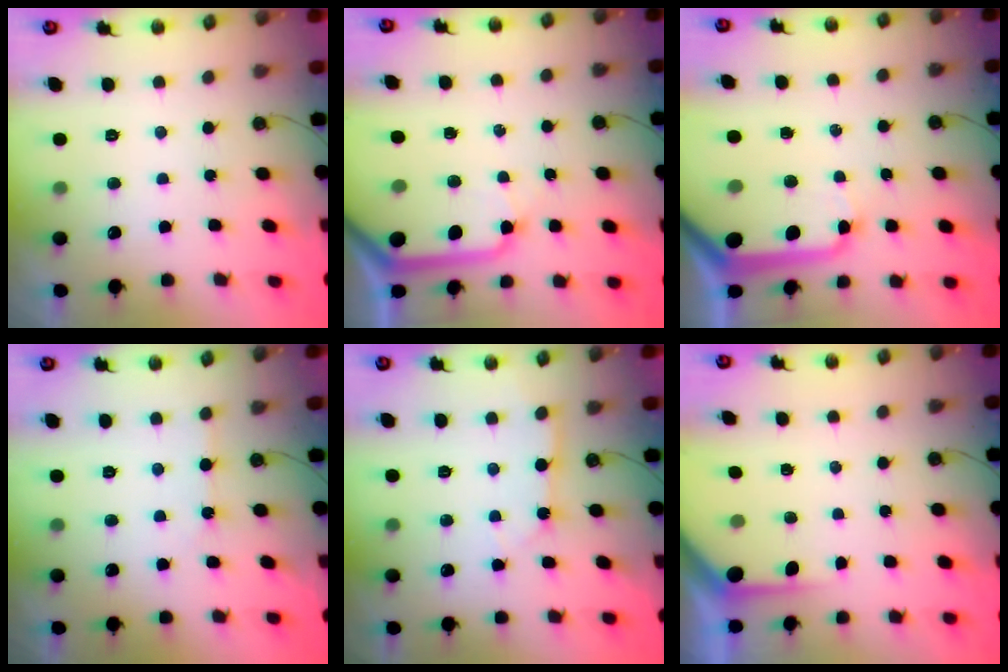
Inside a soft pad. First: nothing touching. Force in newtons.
{"total": 12.1, "press": 12.0, "slide": 1.4}
{"total": 14.9, "press": 14.8, "slide": 2.1}
{"total": 2.6, "press": 2.5, "slide": 0.5}
{"total": 3.1, "press": 3.1, "slide": 0.2}
{"total": 3.9, "press": 3.8, "slide": 0.4}